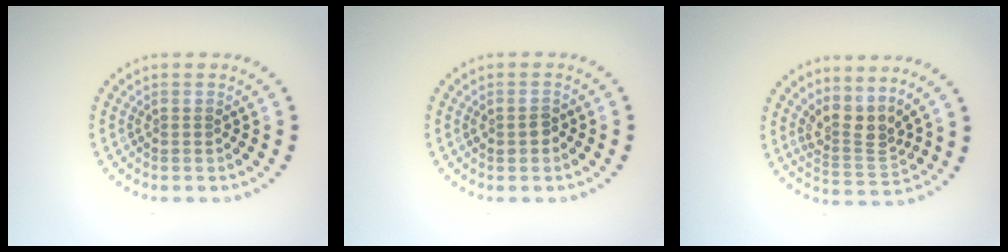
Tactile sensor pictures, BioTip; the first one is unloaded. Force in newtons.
{"total": 1.2, "press": 1.2, "slide": 0.0}
{"total": 3.2, "press": 2.3, "slide": 2.2}